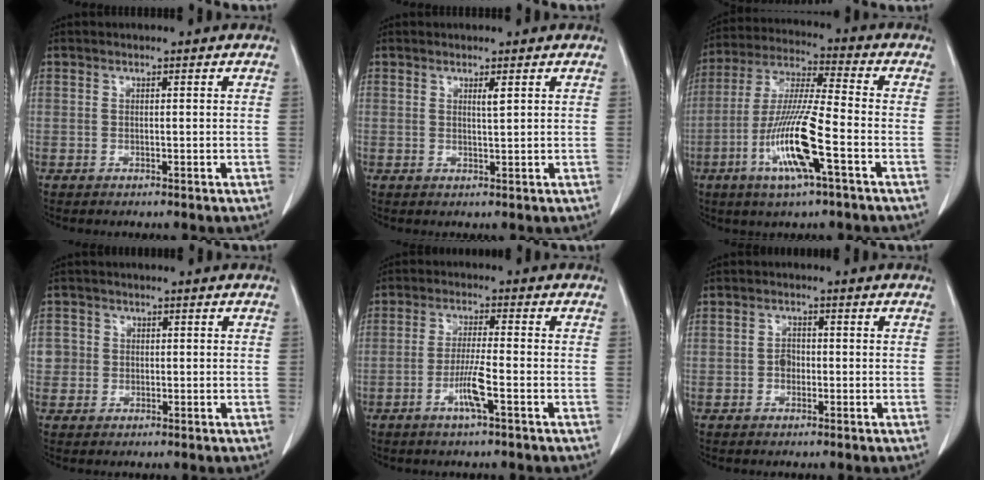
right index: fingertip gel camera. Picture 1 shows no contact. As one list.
[{"total": 1.2, "force": [0.6, -0.1, 1.0], "torque": [-0.021, -0.005, 0.010]}, {"total": 13.8, "force": [-5.0, 0.6, 12.9], "torque": [-0.264, -0.012, -0.097]}, {"total": 3.0, "force": [0.1, 3.0, 0.2], "torque": [0.009, 0.009, 0.000]}, {"total": 5.2, "force": [-2.2, -0.3, 4.7], "torque": [-0.093, -0.008, -0.045]}, {"total": 1.8, "force": [-0.5, 1.3, 1.1], "torque": [-0.017, 0.006, -0.008]}]